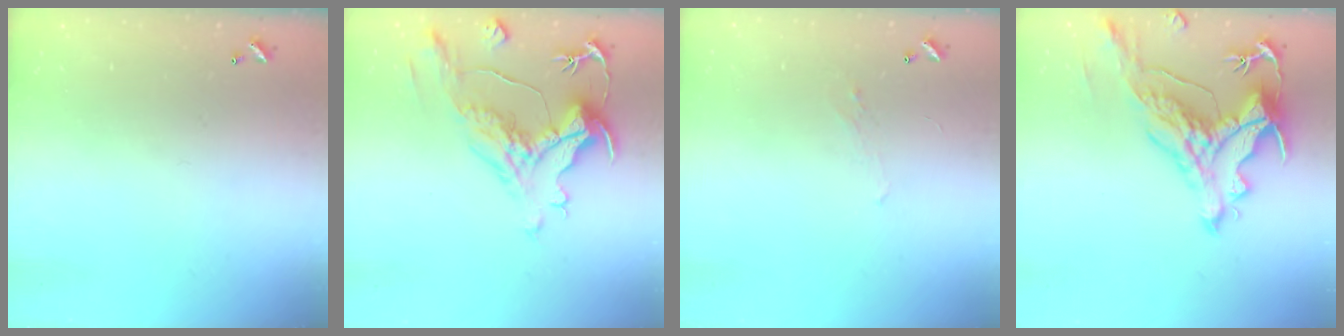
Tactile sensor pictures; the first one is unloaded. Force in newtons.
{"total": 1.9, "press": 0.9, "slide": 1.7}
{"total": 1.3, "press": 1.1, "slide": 0.7}
{"total": 2.9, "press": 2.6, "slide": 1.5}